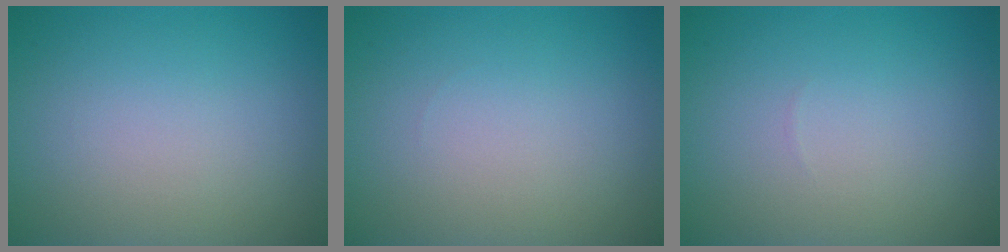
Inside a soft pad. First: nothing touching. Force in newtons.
{"total": 0.0}
{"total": 0.0}